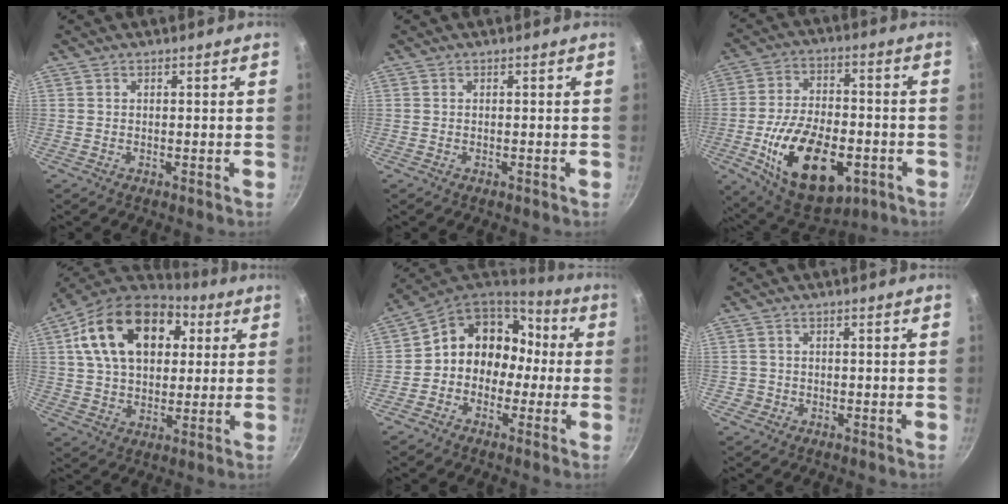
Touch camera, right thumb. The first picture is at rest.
{"total": 0.0}
{"total": 21.4, "force": [-6.7, 11.9, 16.5], "torque": [-0.262, 0.020, -0.100]}
{"total": 22.1, "force": [6.9, 14.6, 15.1], "torque": [-0.238, 0.009, 0.104]}
{"total": 13.2, "force": [-0.5, 11.4, 6.6], "torque": [-0.047, 0.050, -0.026]}
{"total": 1.4, "force": [-0.5, 1.3, 0.2], "torque": [0.002, 0.007, -0.004]}